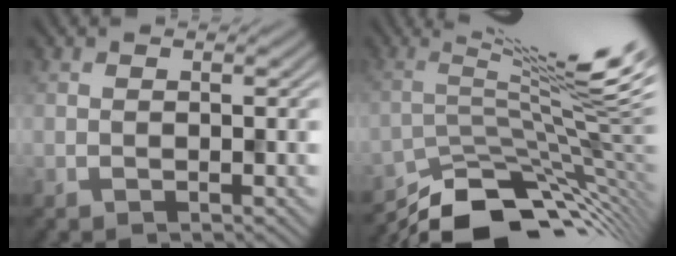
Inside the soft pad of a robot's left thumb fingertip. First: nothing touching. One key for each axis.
{"total": 12.1, "fx": -5.2, "fy": 2.6, "fz": 10.6, "tx": -0.150, "ty": 0.009, "tz": -0.086}